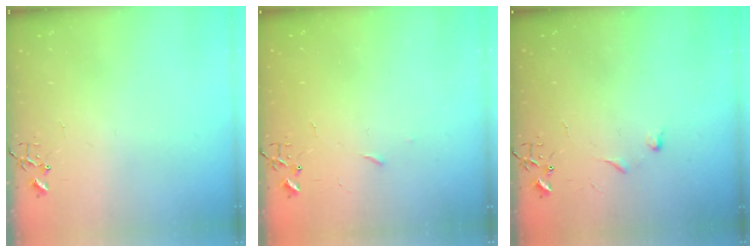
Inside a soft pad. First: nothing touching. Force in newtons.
{"total": 2.6, "press": 2.5, "slide": 0.4}
{"total": 4.7, "press": 4.6, "slide": 0.6}